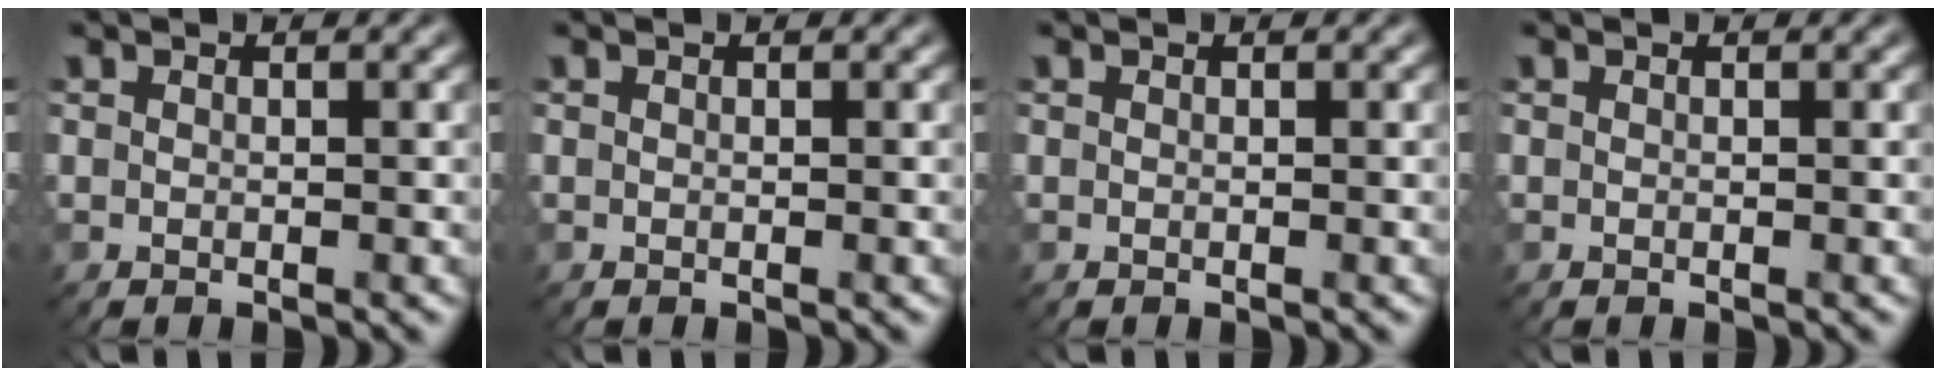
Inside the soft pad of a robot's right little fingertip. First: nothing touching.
{"total": 0.0}
{"total": 0.0}
{"total": 0.0}